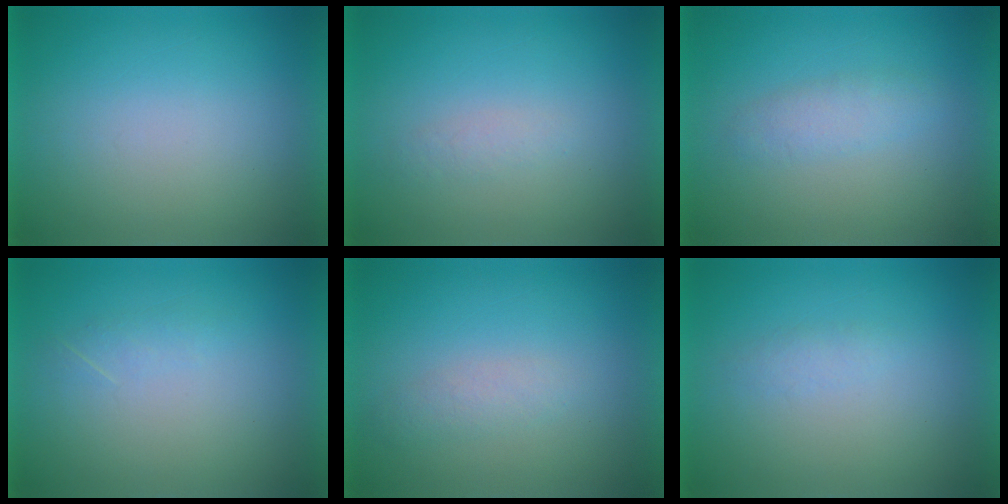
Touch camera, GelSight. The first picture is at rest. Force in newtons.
{"total": 1.3}
{"total": 2.3}
{"total": 1.3}
{"total": 1.9}
{"total": 1.5}